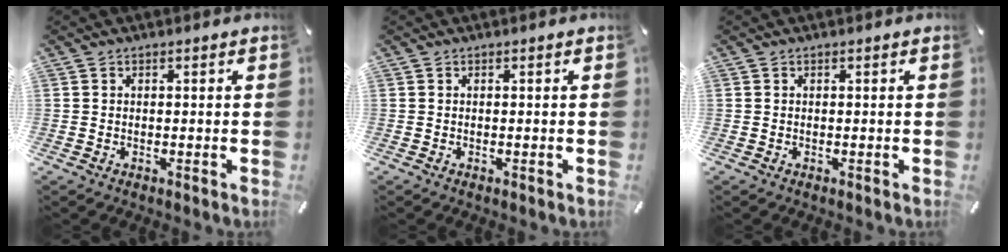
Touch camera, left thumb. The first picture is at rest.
{"total": 0.0}
{"total": 0.0}